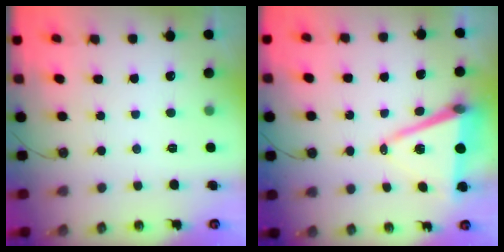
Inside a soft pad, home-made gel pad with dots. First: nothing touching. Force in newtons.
{"total": 10.9, "press": 10.2, "slide": 4.0}